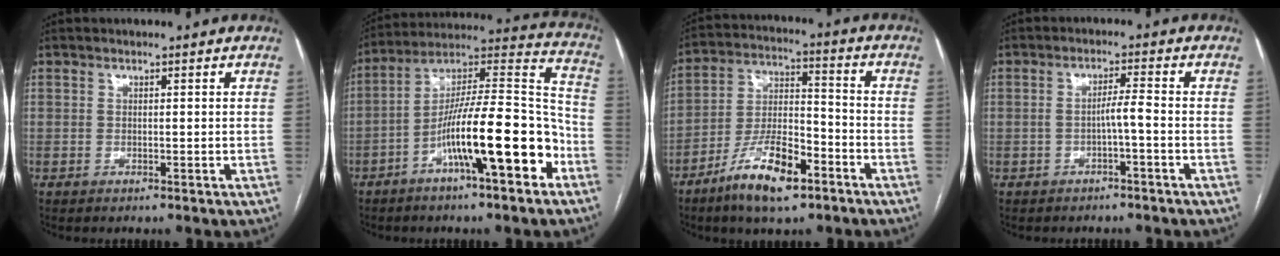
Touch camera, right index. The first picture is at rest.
{"total": 18.3, "force": [-7.7, 2.8, 16.4], "torque": [-0.272, 0.018, -0.124]}
{"total": 12.2, "force": [-7.3, 3.8, 9.0], "torque": [-0.176, 0.002, -0.131]}
{"total": 2.8, "force": [-1.1, -0.1, 2.6], "torque": [-0.041, 0.008, -0.019]}